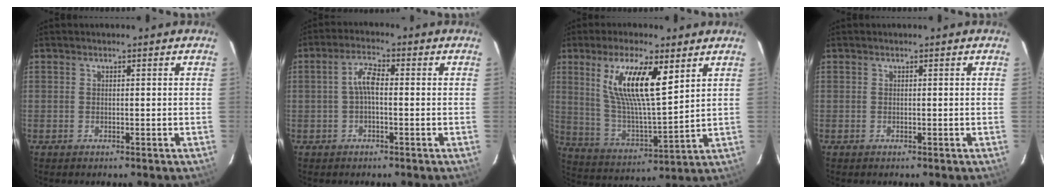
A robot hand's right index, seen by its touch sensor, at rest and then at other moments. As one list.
[{"total": 3.8, "force": [-0.4, 1.3, 3.5], "torque": [-0.073, 0.014, -0.009]}, {"total": 15.3, "force": [6.9, 3.8, 13.1], "torque": [-0.246, -0.001, 0.137]}, {"total": 0.0}]